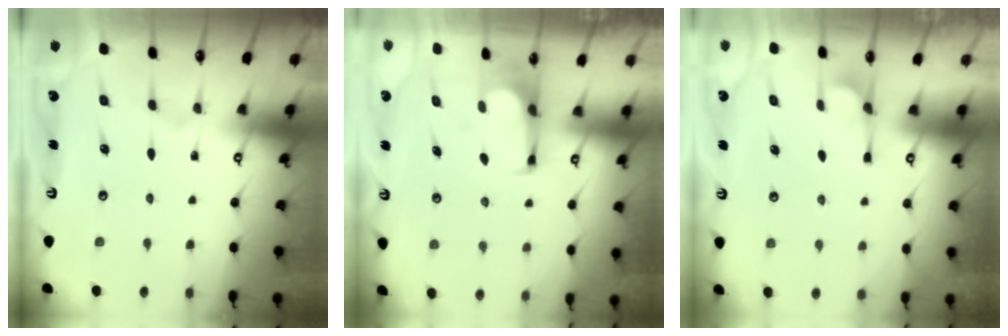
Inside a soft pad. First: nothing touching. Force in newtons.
{"total": 3.7, "press": 3.7, "slide": 0.3}
{"total": 5.0, "press": 4.8, "slide": 1.3}